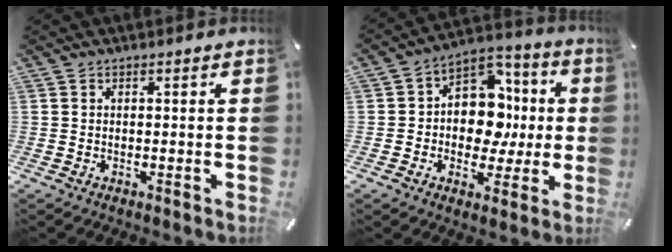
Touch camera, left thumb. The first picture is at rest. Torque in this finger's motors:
{"motor_torque": [1.79, 1.76, 0.71, -0.14, 0.08]}